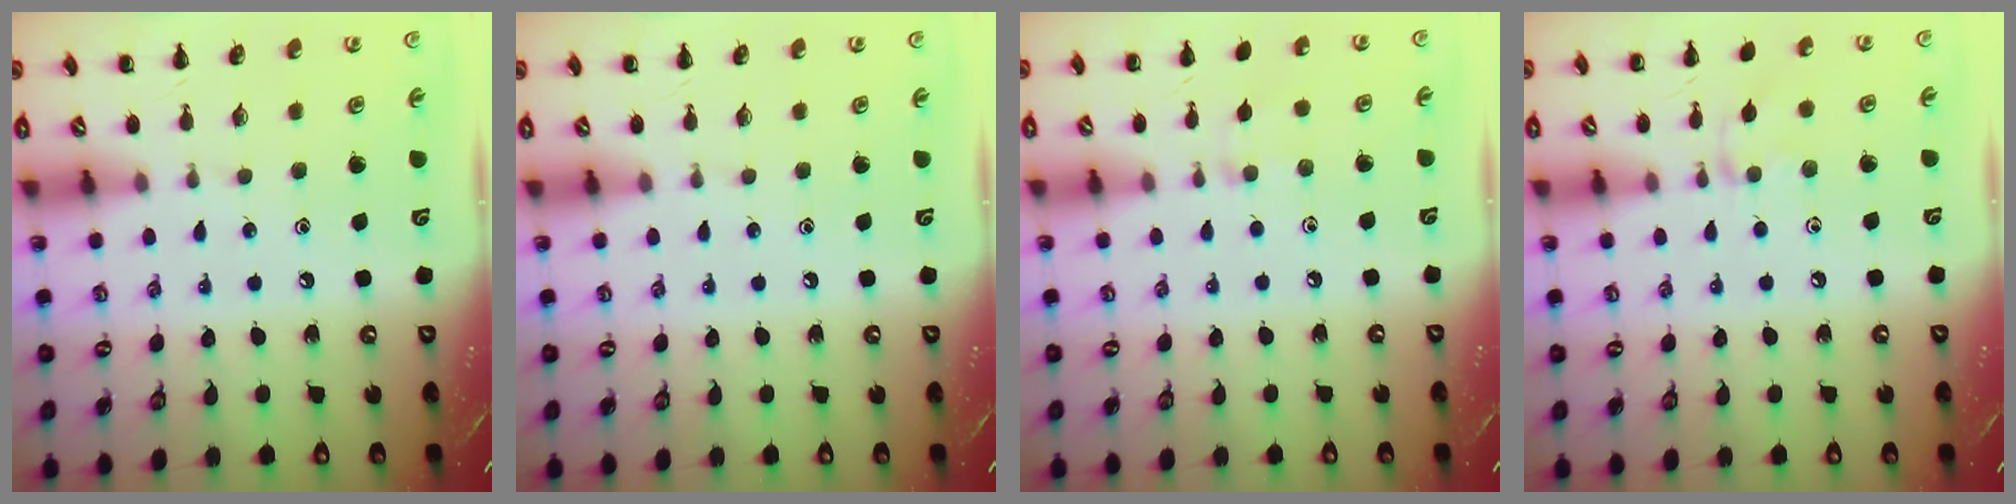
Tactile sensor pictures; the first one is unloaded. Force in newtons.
{"total": 0.0}
{"total": 4.6, "press": 4.2, "slide": 1.9}
{"total": 4.4, "press": 4.3, "slide": 1.0}